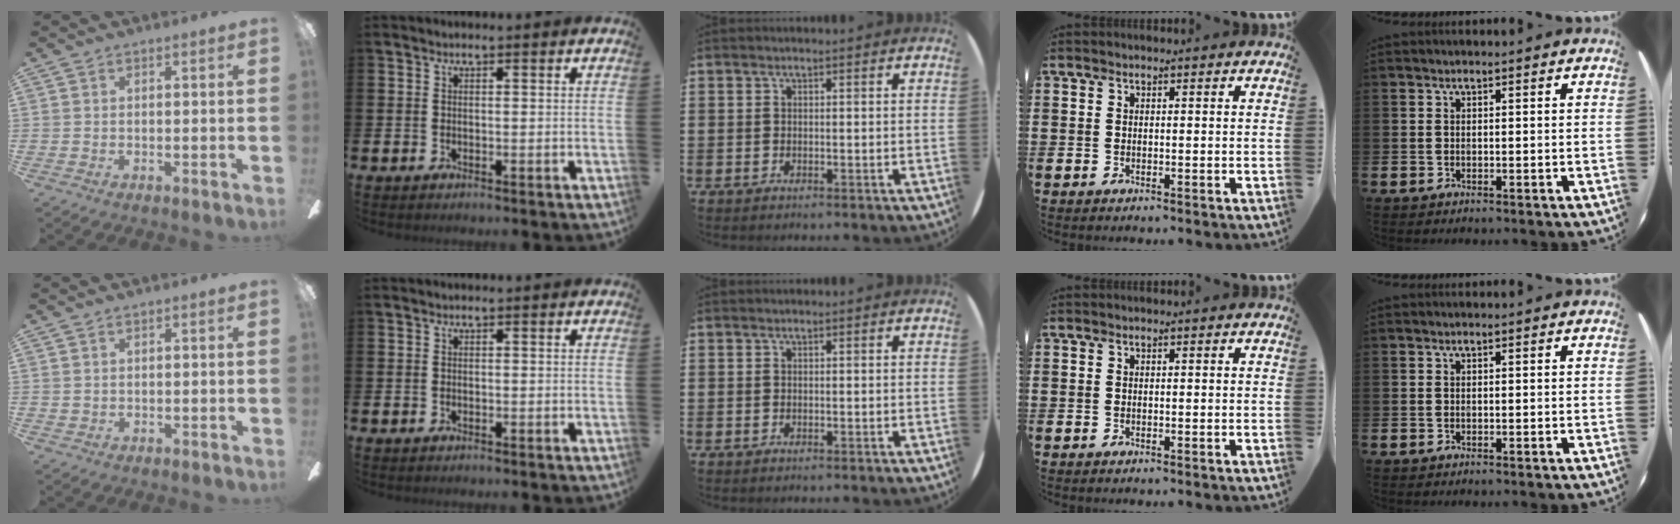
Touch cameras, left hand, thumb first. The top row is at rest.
{"thumb": {"total": 0.5, "force": [0.3, 0.4, 0.1], "torque": [-0.002, 0.004, 0.004]}}